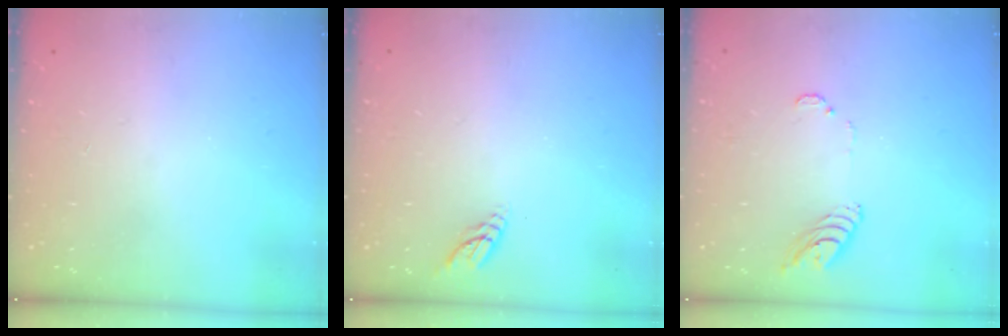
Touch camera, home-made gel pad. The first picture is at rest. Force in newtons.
{"total": 3.8, "press": 3.8, "slide": 0.4}
{"total": 7.7, "press": 7.7, "slide": 0.8}